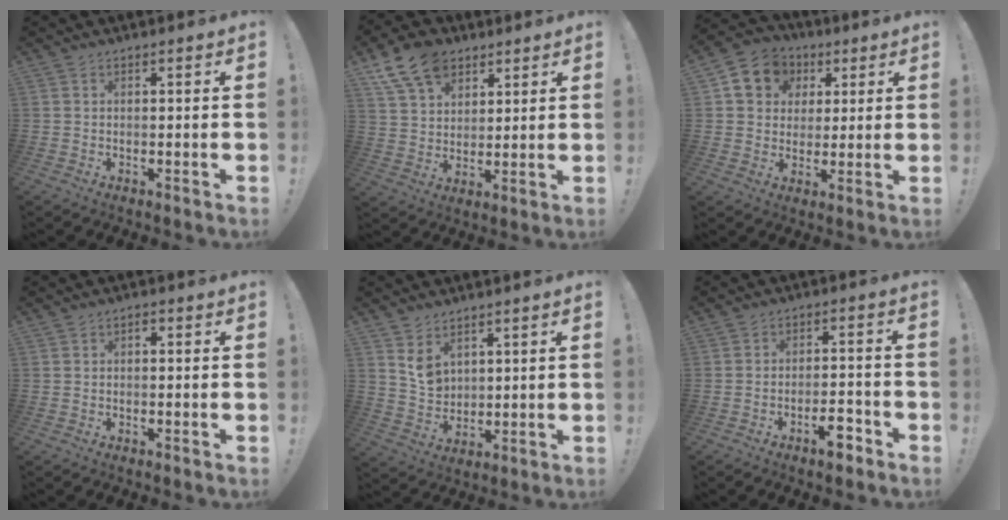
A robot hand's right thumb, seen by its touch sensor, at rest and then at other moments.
{"total": 13.3, "force": [7.9, 8.9, 5.9], "torque": [-0.093, -0.042, 0.152]}
{"total": 11.0, "force": [3.8, 9.5, 4.1], "torque": [-0.054, -0.013, 0.077]}
{"total": 0.9, "force": [-0.4, 0.4, 0.6], "torque": [-0.016, 0.006, -0.009]}
{"total": 6.9, "force": [4.1, 4.9, 2.5], "torque": [-0.032, -0.031, 0.079]}
{"total": 6.5, "force": [-3.8, 1.8, 4.9], "torque": [-0.069, 0.021, -0.061]}